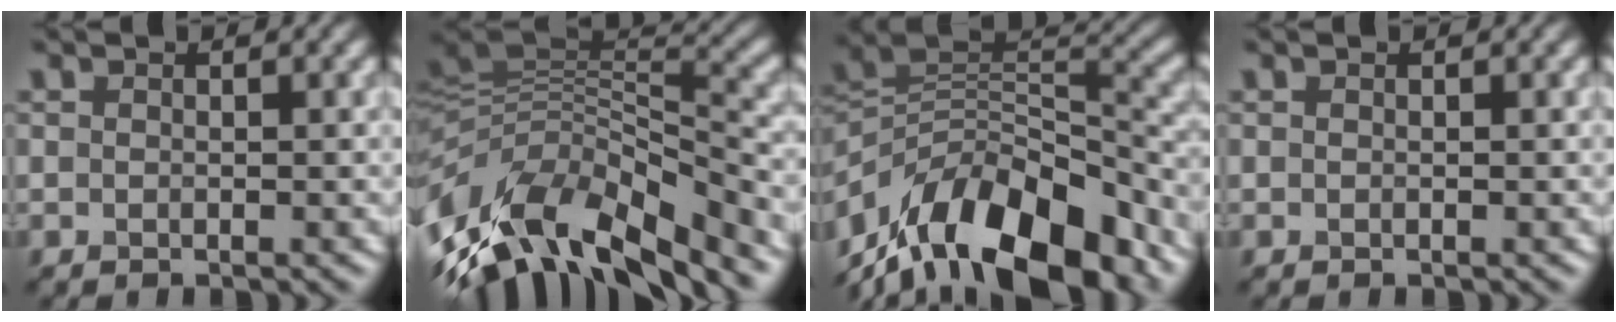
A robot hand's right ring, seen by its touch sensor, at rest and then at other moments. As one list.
[{"total": 12.2, "force": [-6.4, 5.2, 9.0], "torque": [-0.180, 0.018, -0.116]}, {"total": 14.3, "force": [-9.2, 6.6, 8.8], "torque": [-0.173, 0.026, -0.164]}, {"total": 0.0}]